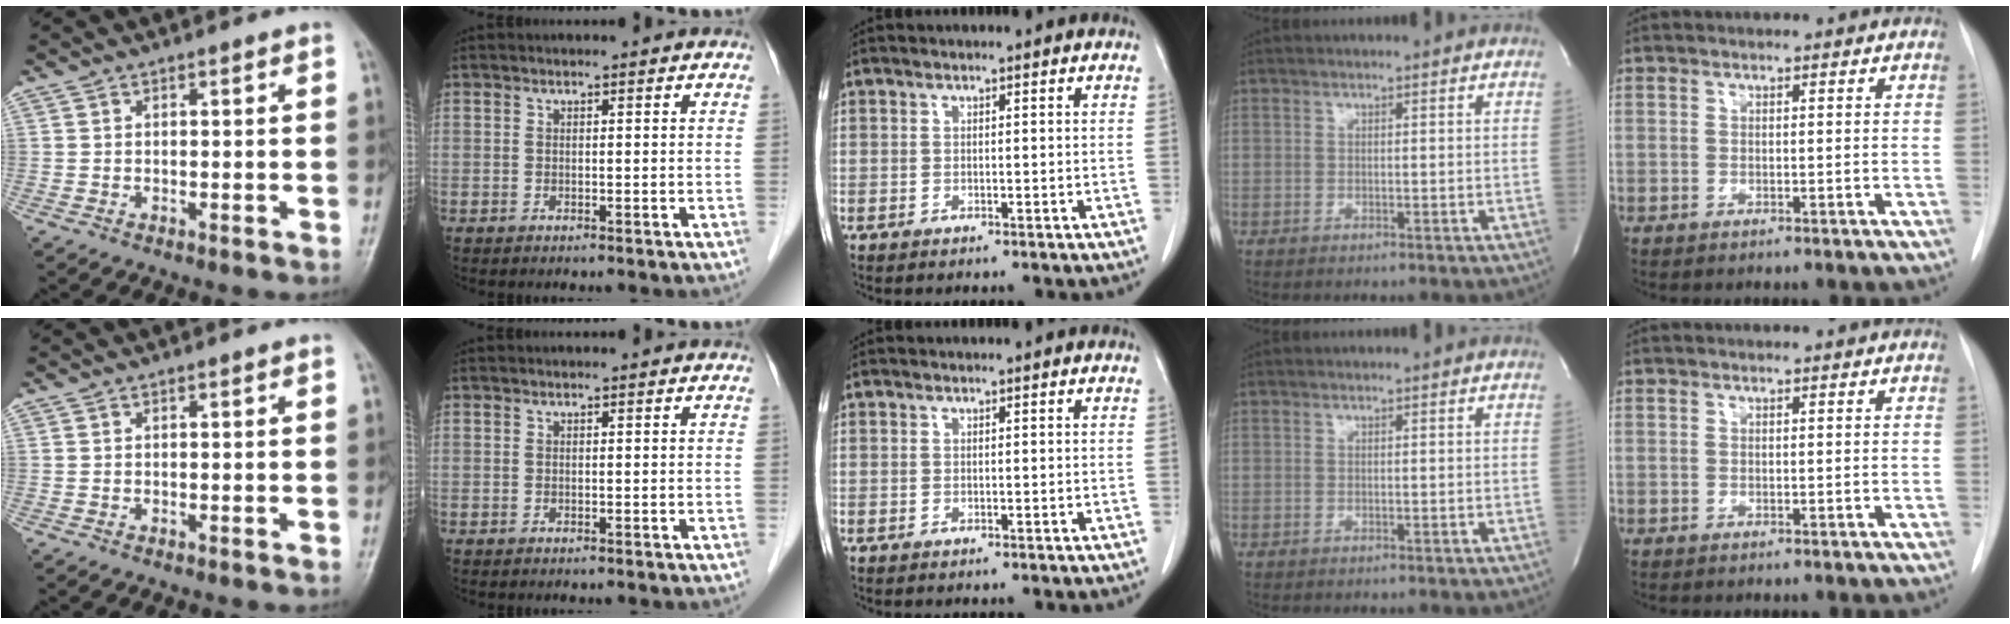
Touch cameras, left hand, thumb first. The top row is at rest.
{}